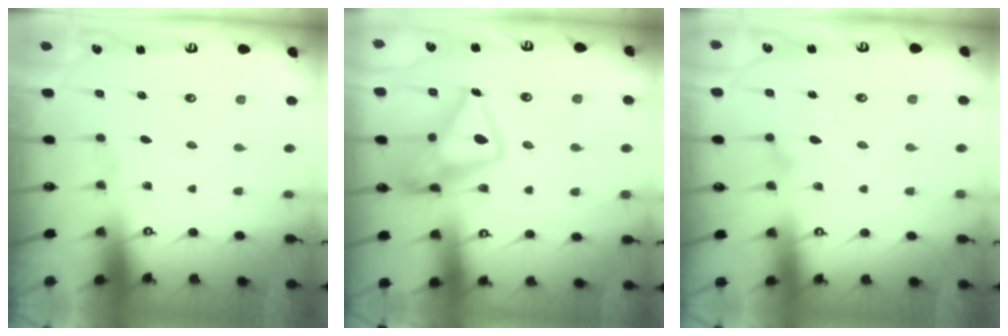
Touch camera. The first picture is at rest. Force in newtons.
{"total": 18.4, "press": 18.3, "slide": 1.6}
{"total": 8.3, "press": 8.3, "slide": 0.3}